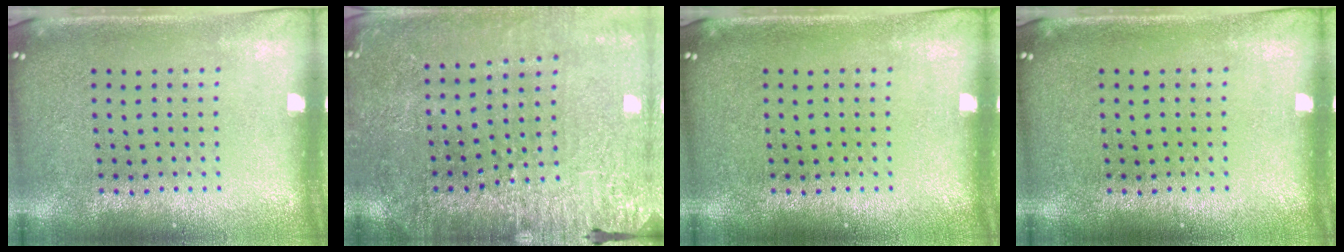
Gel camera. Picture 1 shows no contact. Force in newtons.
{"total": 2.9, "press": 2.9, "slide": 0.3}
{"total": 0.0}
{"total": 0.0}